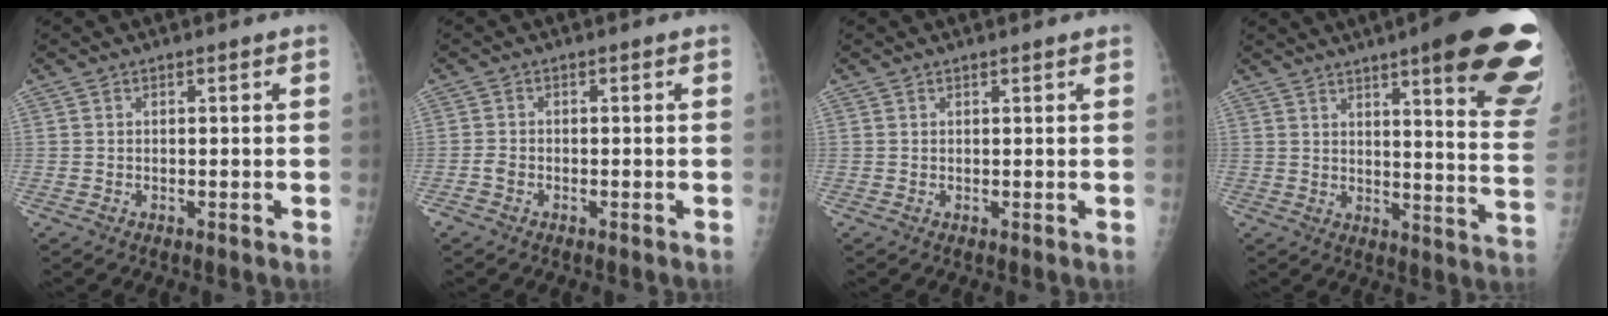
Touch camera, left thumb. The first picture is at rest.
{"total": 1.7, "force": [-0.9, 1.1, 0.9], "torque": [-0.020, 0.002, -0.020]}
{"total": 0.5, "force": [0.5, 0.1, 0.2], "torque": [-0.005, 0.000, 0.007]}
{"total": 24.1, "force": [14.6, 4.0, 18.7], "torque": [-0.192, -0.061, 0.180]}